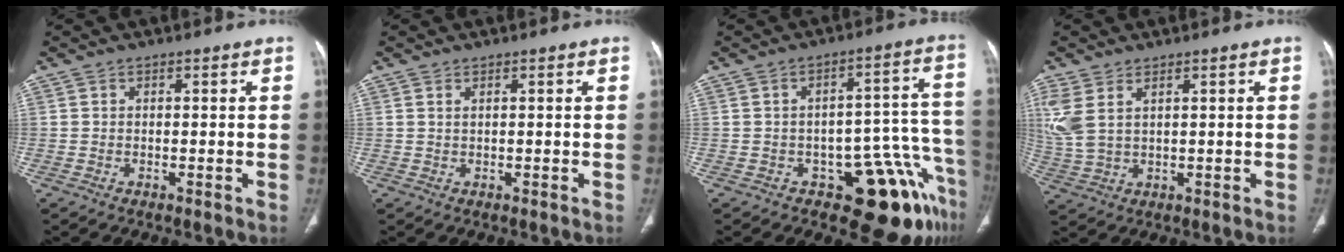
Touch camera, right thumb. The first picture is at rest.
{"total": 0.6, "force": [0.4, 0.1, 0.4], "torque": [-0.012, 0.003, 0.009]}
{"total": 14.1, "force": [-8.4, 5.8, 9.6], "torque": [-0.048, 0.088, -0.110]}
{"total": 6.3, "force": [2.7, 3.2, 4.8], "torque": [-0.128, 0.001, 0.066]}